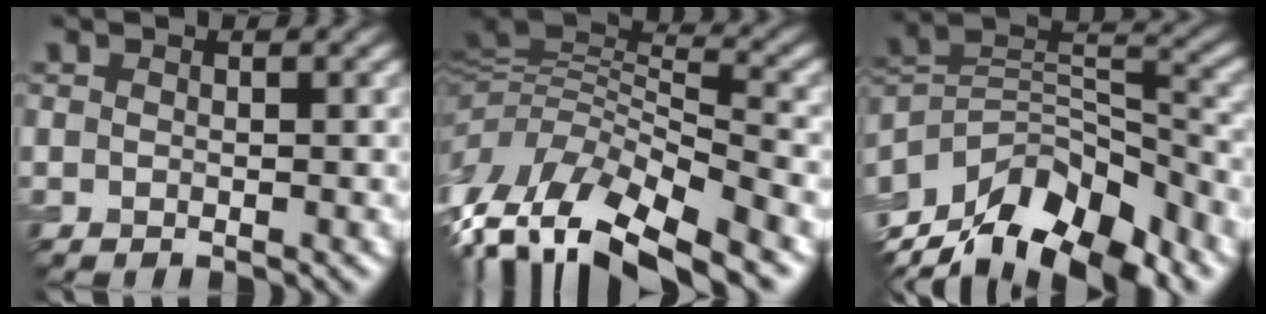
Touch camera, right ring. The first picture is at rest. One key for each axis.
{"total": 15.3, "fx": -8.7, "fy": 6.2, "fz": 10.9, "tx": -0.234, "ty": 0.007, "tz": -0.138}
{"total": 12.7, "fx": -8.8, "fy": 6.1, "fz": 6.9, "tx": -0.137, "ty": 0.026, "tz": -0.158}